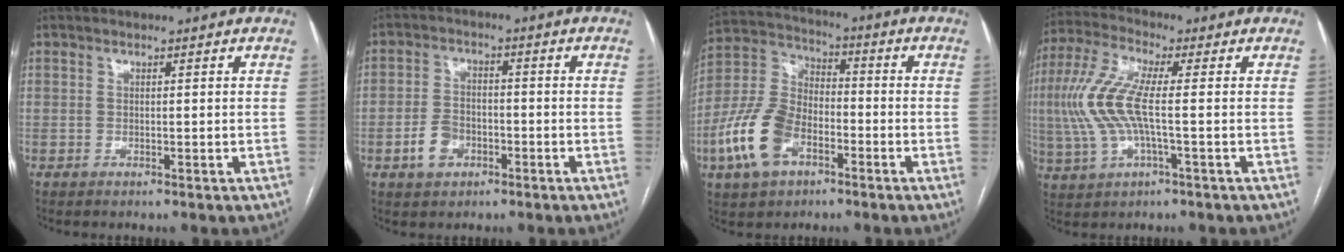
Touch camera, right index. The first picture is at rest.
{"total": 5.1, "force": [-2.2, 3.5, 2.9], "torque": [-0.058, 0.009, -0.037]}
{"total": 12.9, "force": [-5.4, 7.6, 9.0], "torque": [-0.214, 0.013, -0.103]}
{"total": 10.3, "force": [-0.3, 2.2, 10.1], "torque": [-0.238, 0.013, -0.009]}